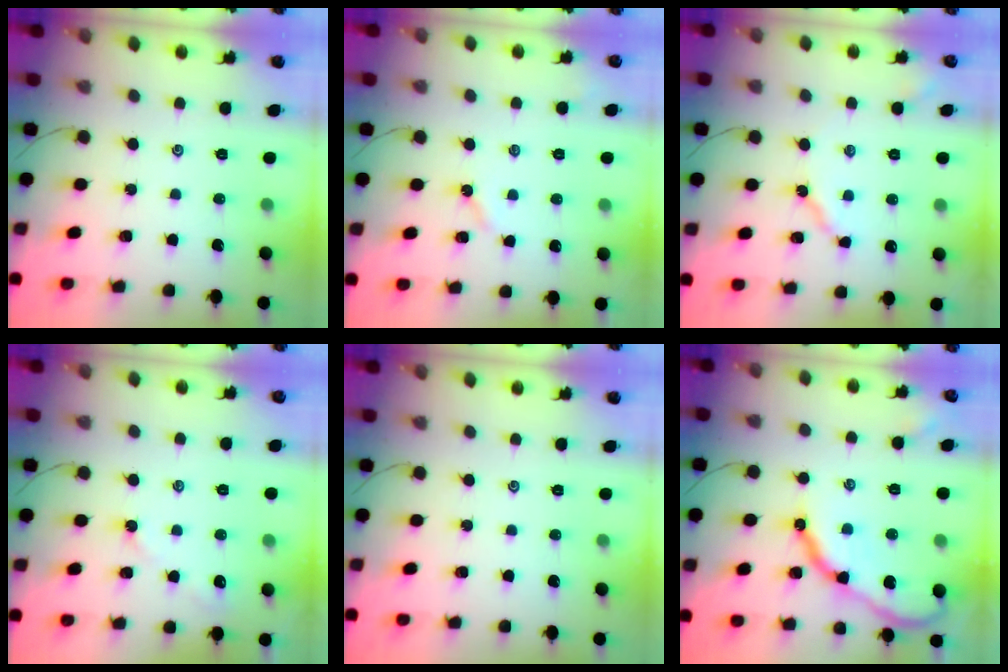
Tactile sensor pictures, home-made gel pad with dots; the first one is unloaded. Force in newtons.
{"total": 2.8, "press": 2.8, "slide": 0.5}
{"total": 5.4, "press": 5.4, "slide": 0.6}
{"total": 2.3, "press": 2.3, "slide": 0.3}
{"total": 0.0}
{"total": 12.4, "press": 12.4, "slide": 0.6}